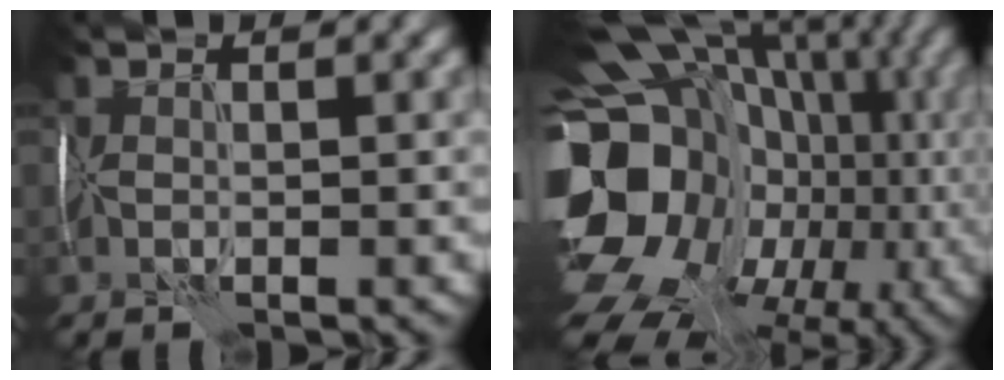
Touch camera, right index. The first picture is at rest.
{"total": 21.1, "force": [-3.3, 17.1, 11.9], "torque": [-0.216, -0.017, -0.059]}